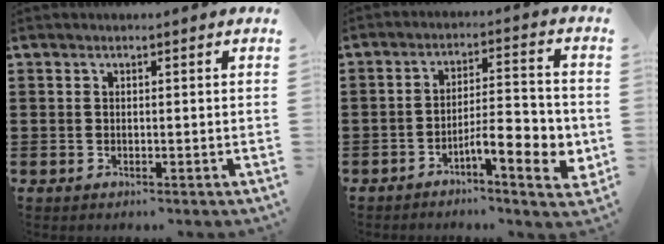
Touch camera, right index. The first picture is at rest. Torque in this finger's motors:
{"motor_torque": [1.15, -0.99, 0.27, 0.08]}